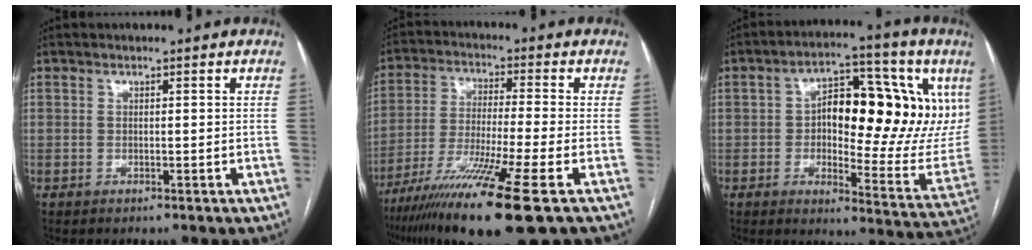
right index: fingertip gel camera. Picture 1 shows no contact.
{"total": 15.9, "force": [-9.7, -1.0, 12.5], "torque": [-0.234, -0.047, -0.172]}
{"total": 22.8, "force": [5.8, 8.8, 20.3], "torque": [-0.260, 0.033, 0.089]}